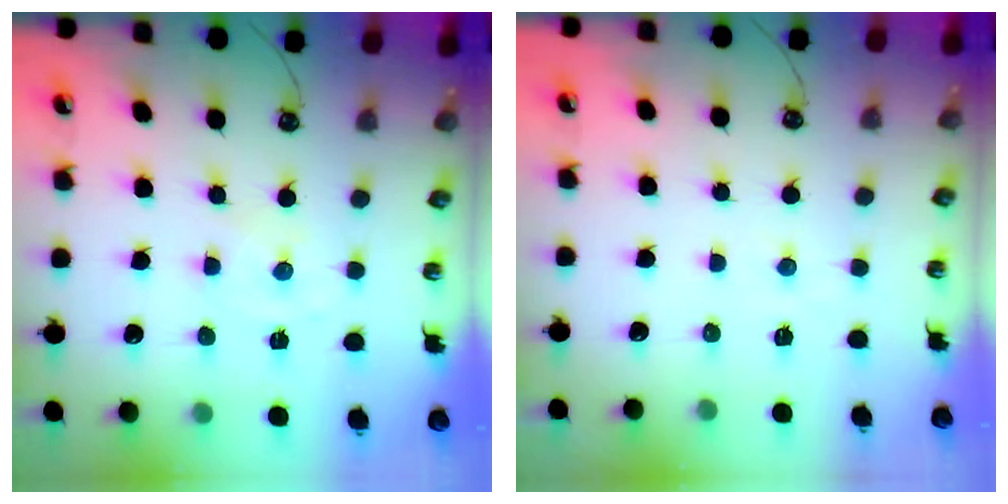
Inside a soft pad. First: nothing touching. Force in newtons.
{"total": 1.1, "press": 1.1, "slide": 0.2}